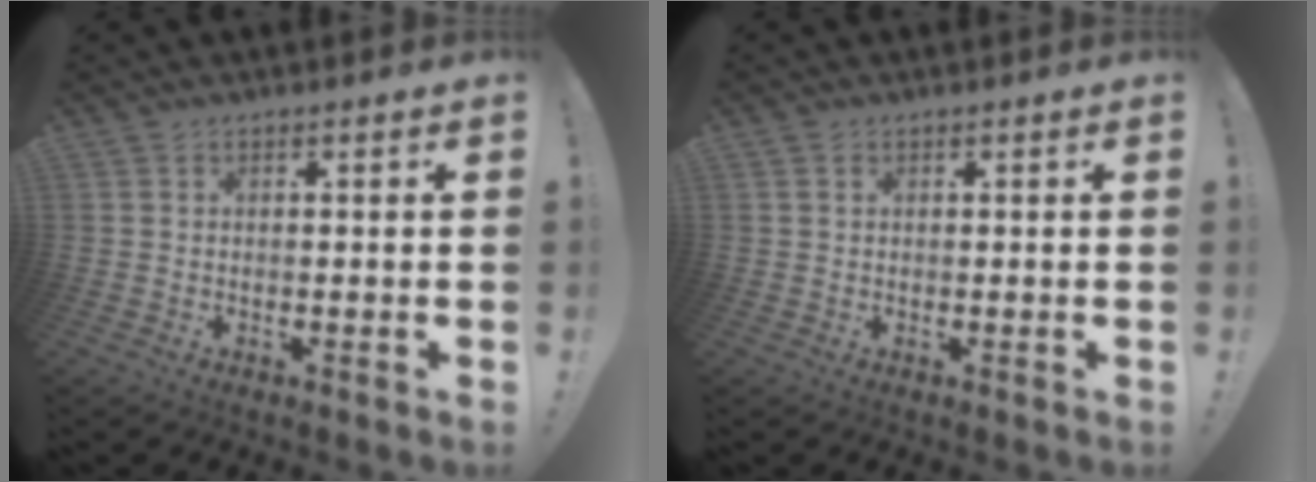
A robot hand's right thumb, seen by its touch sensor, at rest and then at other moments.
{"total": 0.6, "force": [0.4, 0.4, 0.2], "torque": [0.001, -0.001, 0.007]}